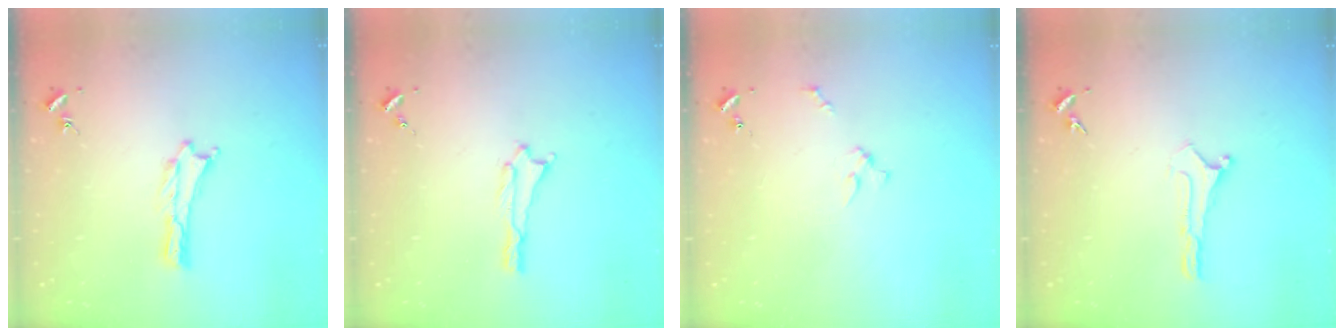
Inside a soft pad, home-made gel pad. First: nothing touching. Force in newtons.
{"total": 0.0}
{"total": 2.3, "press": 2.2, "slide": 0.3}
{"total": 0.0}